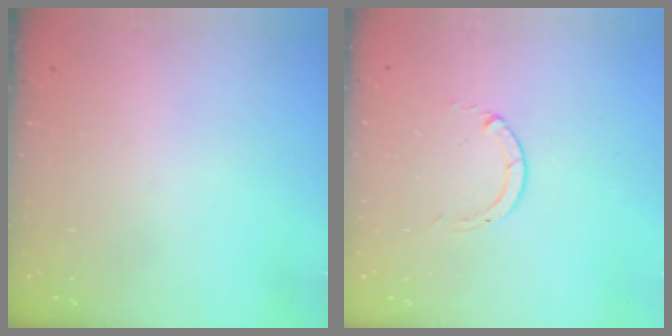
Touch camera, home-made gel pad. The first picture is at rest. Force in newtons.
{"total": 0.0}